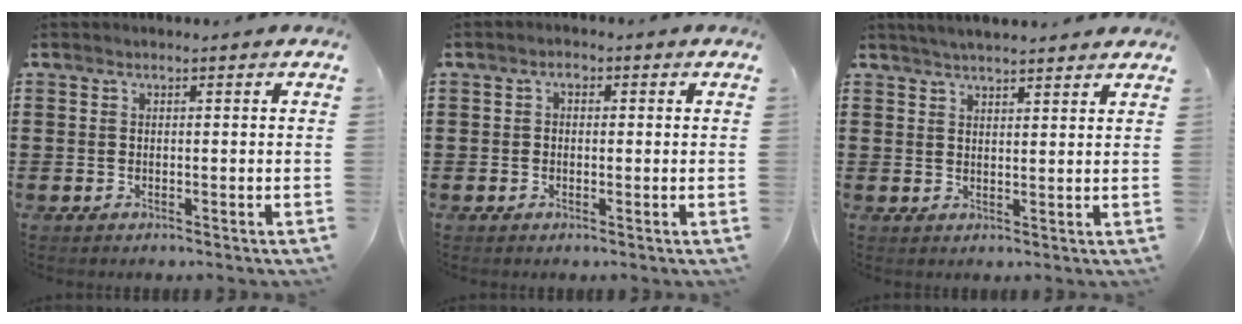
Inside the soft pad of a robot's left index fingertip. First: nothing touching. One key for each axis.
{"total": 1.5, "fx": -0.1, "fy": 0.9, "fz": 1.2, "tx": -0.024, "ty": 0.006, "tz": -0.003}
{"total": 2.8, "fx": 2.8, "fy": 0.1, "fz": 0.5, "tx": -0.018, "ty": -0.003, "tz": 0.052}